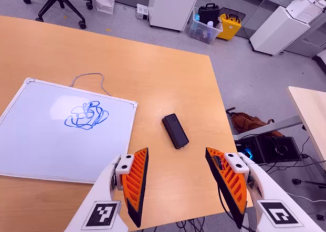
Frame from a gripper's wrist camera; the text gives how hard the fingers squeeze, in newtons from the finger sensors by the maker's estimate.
{"total": 0.0}